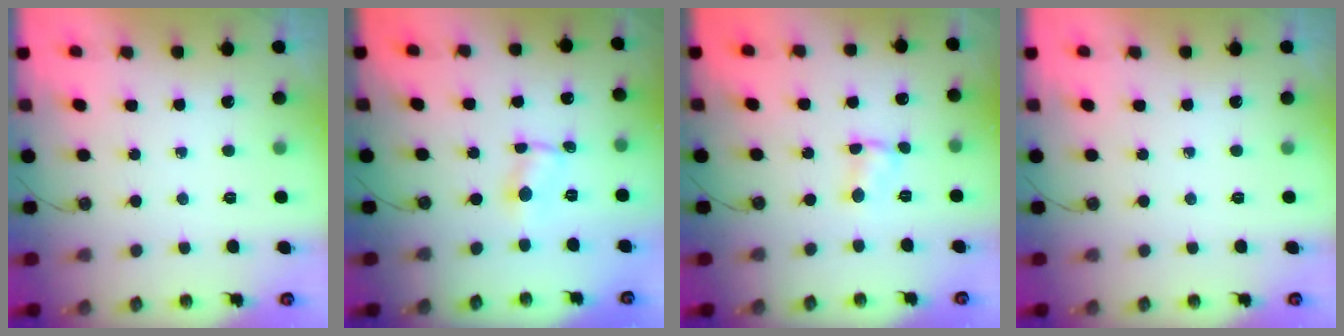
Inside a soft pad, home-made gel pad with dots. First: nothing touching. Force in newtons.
{"total": 0.9, "press": 0.9, "slide": 0.1}
{"total": 2.2, "press": 2.1, "slide": 0.3}
{"total": 0.0}